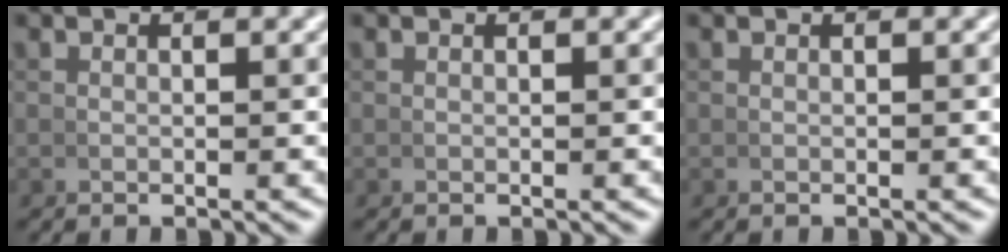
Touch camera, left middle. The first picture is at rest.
{"total": 0.0}
{"total": 0.0}